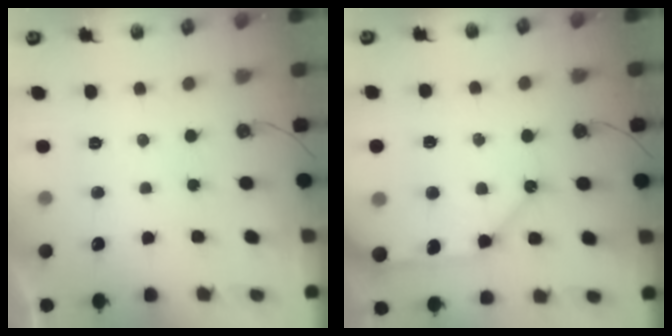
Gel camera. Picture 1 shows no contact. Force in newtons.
{"total": 12.9, "press": 12.8, "slide": 1.7}